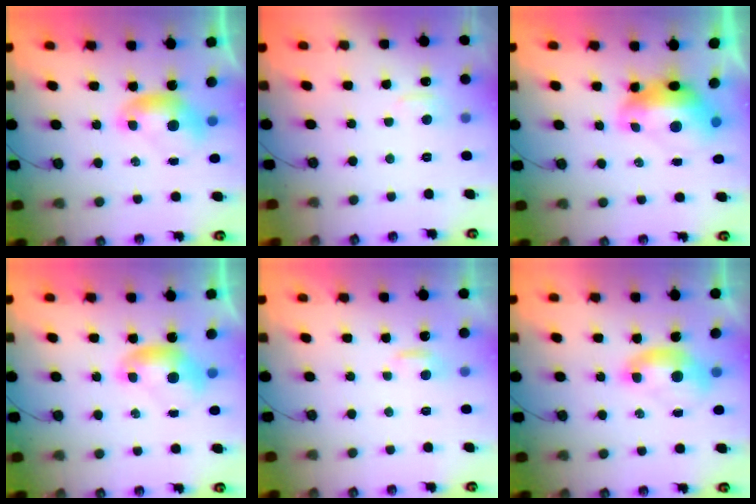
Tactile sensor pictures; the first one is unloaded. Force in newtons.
{"total": 2.3, "press": 2.3, "slide": 0.6}
{"total": 2.9, "press": 2.9, "slide": 0.7}
{"total": 0.0}
{"total": 1.9, "press": 1.9, "slide": 0.4}
{"total": 1.7, "press": 1.5, "slide": 0.6}